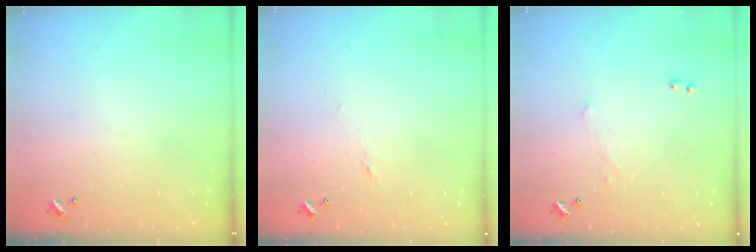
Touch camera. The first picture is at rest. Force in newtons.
{"total": 0.9, "press": 0.6, "slide": 0.7}
{"total": 1.1, "press": 0.9, "slide": 0.7}